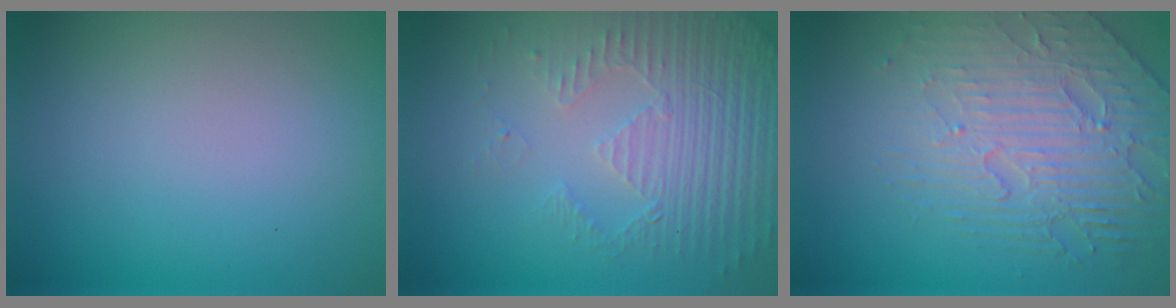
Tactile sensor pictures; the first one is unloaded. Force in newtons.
{"total": 5.1, "press": 3.5, "slide": 3.7}
{"total": 4.7, "press": 4.2, "slide": 2.2}